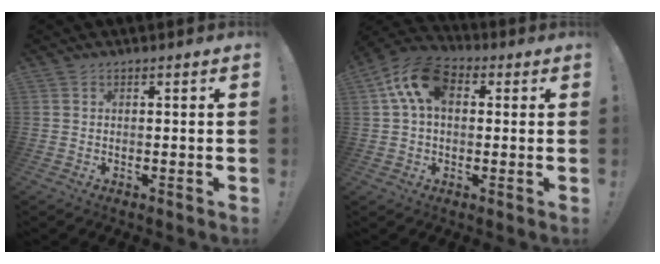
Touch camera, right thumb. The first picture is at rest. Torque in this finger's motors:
{"motor_torque": [1.14, 1.40, 0.25, -0.12, 0.07]}